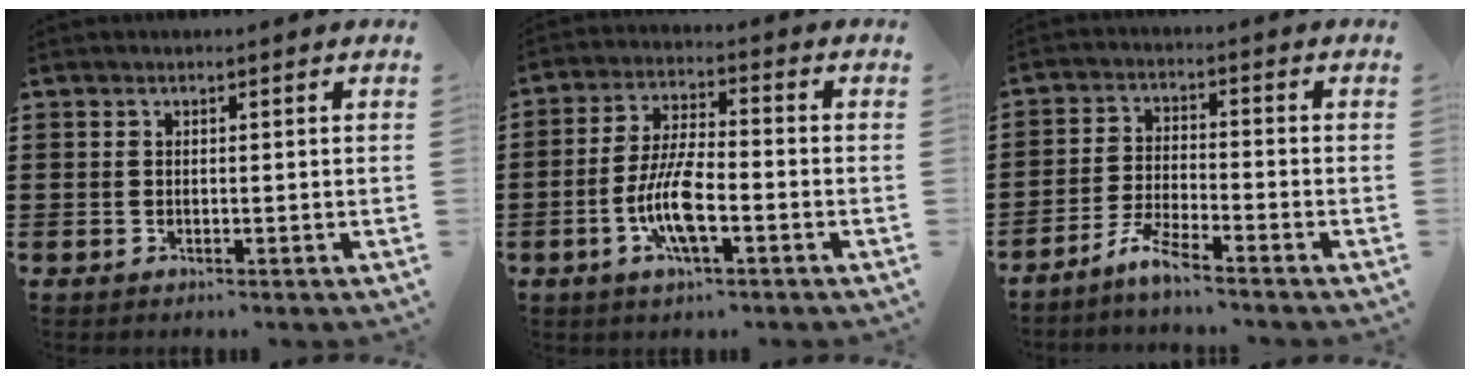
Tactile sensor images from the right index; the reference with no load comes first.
{"total": 8.8, "force": [-2.9, 2.6, 7.8], "torque": [-0.175, -0.010, -0.060]}
{"total": 4.7, "force": [-4.2, -0.1, 2.1], "torque": [-0.058, -0.007, -0.086]}